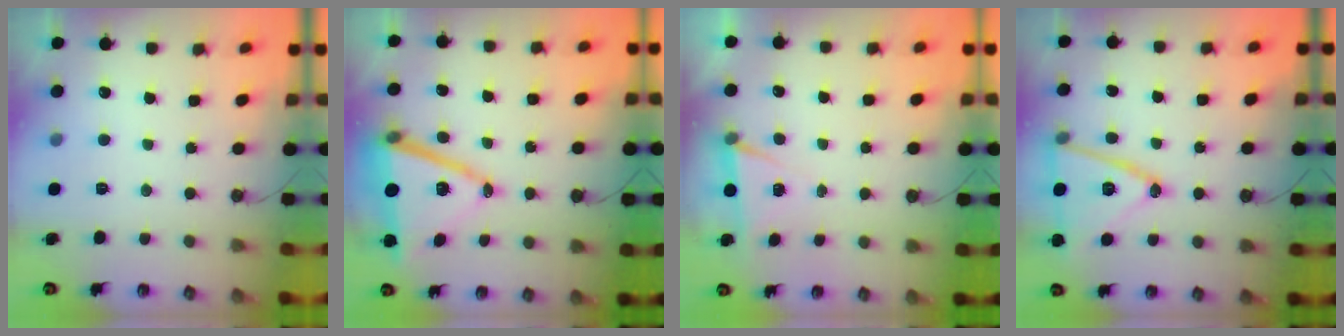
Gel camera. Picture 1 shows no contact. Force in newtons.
{"total": 14.2, "press": 13.7, "slide": 3.9}
{"total": 5.0, "press": 2.1, "slide": 4.5}
{"total": 18.0, "press": 17.7, "slide": 3.2}